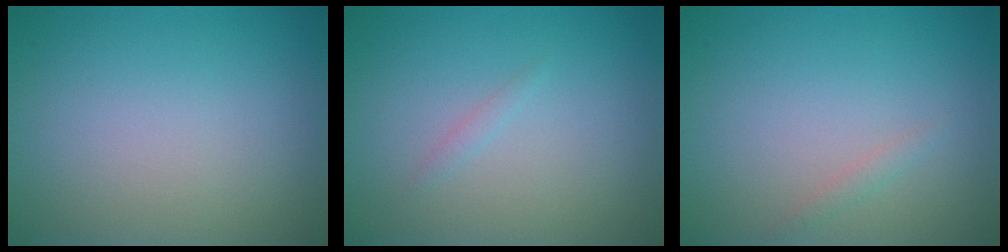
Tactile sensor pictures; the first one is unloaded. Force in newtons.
{"total": 0.6, "press": 0.6, "slide": 0.0}
{"total": 0.7, "press": 0.7, "slide": 0.1}